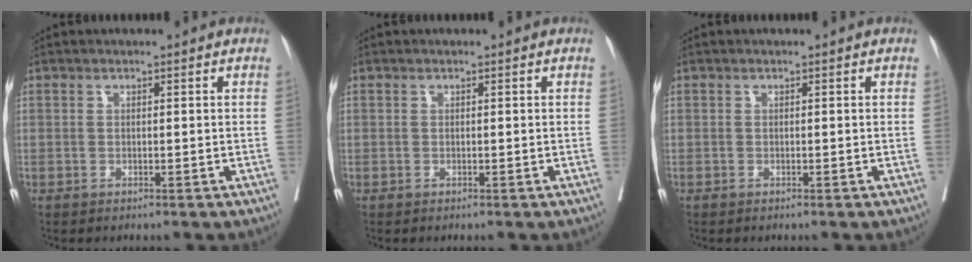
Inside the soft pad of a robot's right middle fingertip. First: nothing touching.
{"total": 0.0}
{"total": 0.0}